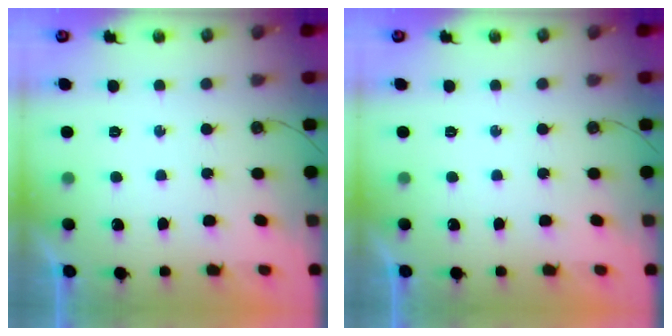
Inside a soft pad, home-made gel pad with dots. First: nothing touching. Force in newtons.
{"total": 0.0}